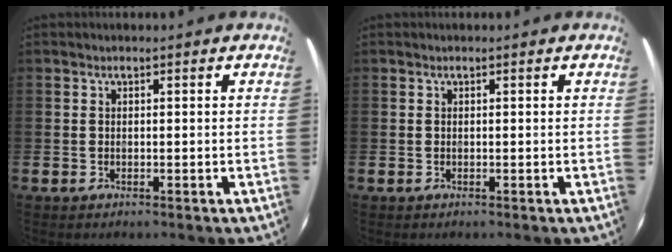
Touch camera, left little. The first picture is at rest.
{"total": 0.0}